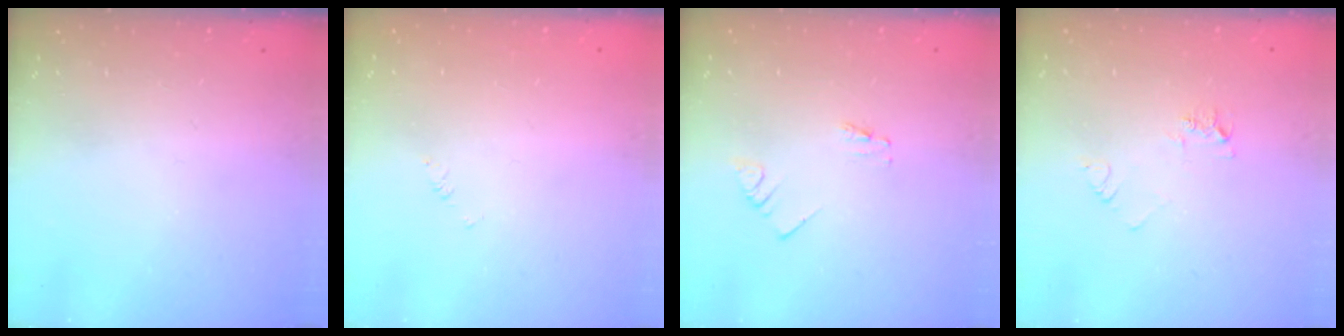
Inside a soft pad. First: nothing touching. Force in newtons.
{"total": 1.7, "press": 1.7, "slide": 0.3}
{"total": 0.7, "press": 0.7, "slide": 0.1}
{"total": 5.1, "press": 5.0, "slide": 0.5}